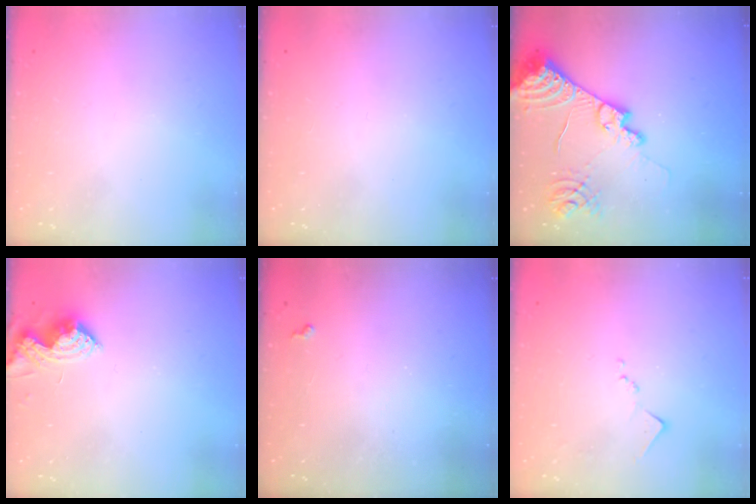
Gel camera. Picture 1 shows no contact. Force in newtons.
{"total": 0.0}
{"total": 15.2, "press": 15.0, "slide": 1.8}
{"total": 9.0, "press": 8.9, "slide": 0.5}
{"total": 4.1, "press": 4.0, "slide": 0.7}
{"total": 8.1, "press": 8.1, "slide": 0.6}